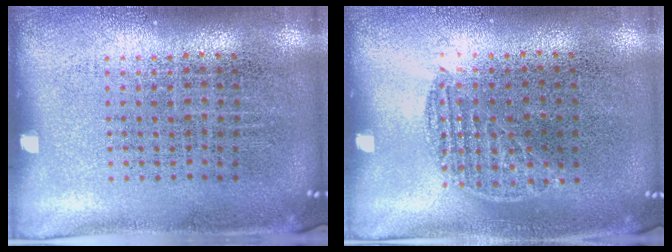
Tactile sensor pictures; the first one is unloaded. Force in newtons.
{"total": 0.8, "press": 0.7, "slide": 0.4}